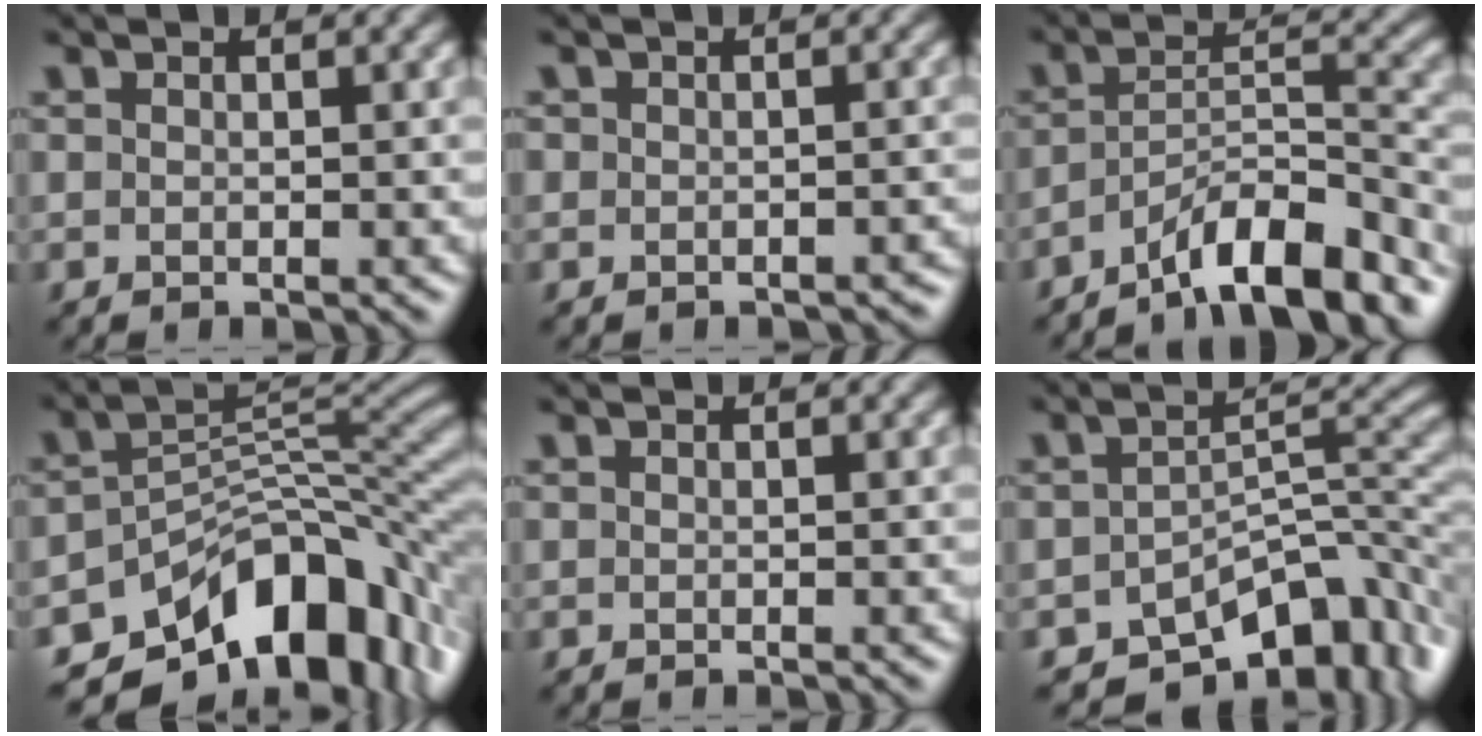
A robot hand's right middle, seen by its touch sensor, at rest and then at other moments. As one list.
[{"total": 1.4, "force": [-0.7, 1.2, 0.1], "torque": [0.011, -0.007, -0.011]}, {"total": 8.4, "force": [-6.1, 2.1, 5.4], "torque": [-0.079, 0.009, -0.107]}, {"total": 11.5, "force": [-7.0, 6.2, 6.7], "torque": [-0.085, 0.001, -0.125]}, {"total": 0.0}, {"total": 8.5, "force": [-5.7, 4.1, 4.9], "torque": [-0.048, -0.008, -0.096]}]